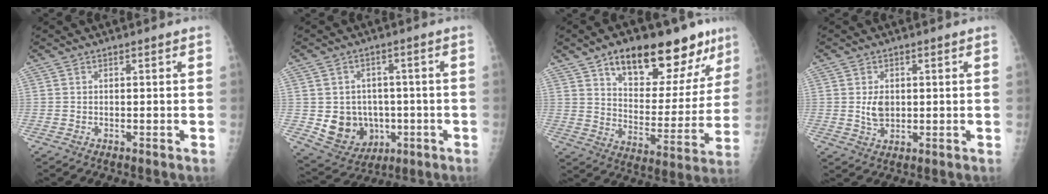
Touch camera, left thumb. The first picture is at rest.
{"total": 11.0, "force": [-1.5, 9.5, 5.2], "torque": [-0.051, 0.003, -0.002]}
{"total": 22.6, "force": [13.7, 10.0, 14.9], "torque": [-0.167, -0.045, 0.210]}
{"total": 4.2, "force": [0.5, 3.0, 2.9], "torque": [-0.040, -0.006, 0.014]}